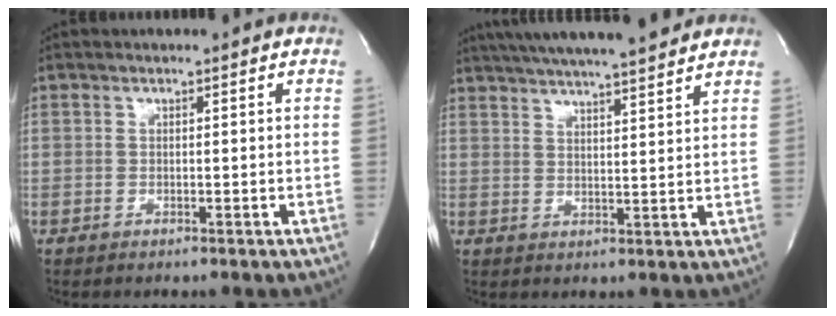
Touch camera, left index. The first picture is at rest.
{"total": 17.8, "force": [15.6, 1.4, 8.4], "torque": [-0.147, 0.026, 0.220]}